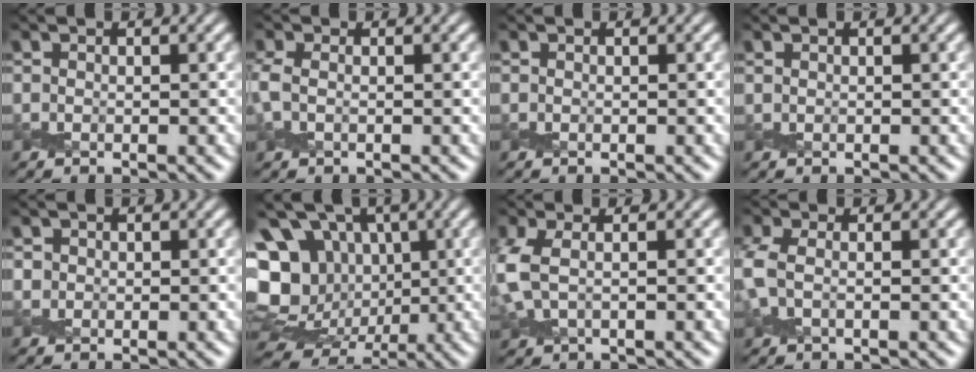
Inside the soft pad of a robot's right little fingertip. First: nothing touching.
{"total": 2.0, "force": [0.0, 1.3, 1.4], "torque": [-0.042, 0.002, -0.005]}
{"total": 0.0}
{"total": 0.0}
{"total": 0.8, "force": [0.1, 0.8, 0.1], "torque": [0.003, -0.004, 0.002]}
{"total": 16.5, "force": [1.9, 14.5, 7.7], "torque": [-0.182, 0.008, 0.031]}
{"total": 3.7, "force": [0.2, 2.2, 2.9], "torque": [-0.087, 0.002, 0.003]}
{"total": 2.9, "force": [0.1, 1.9, 2.2], "torque": [-0.067, 0.002, -0.004]}